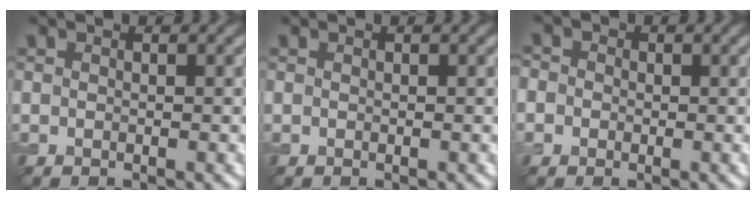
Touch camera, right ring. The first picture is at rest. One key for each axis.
{"total": 0.0}
{"total": 3.0, "fx": 0.8, "fy": 2.7, "fz": 1.2, "tx": 0.001, "ty": 0.021, "tz": -0.022}